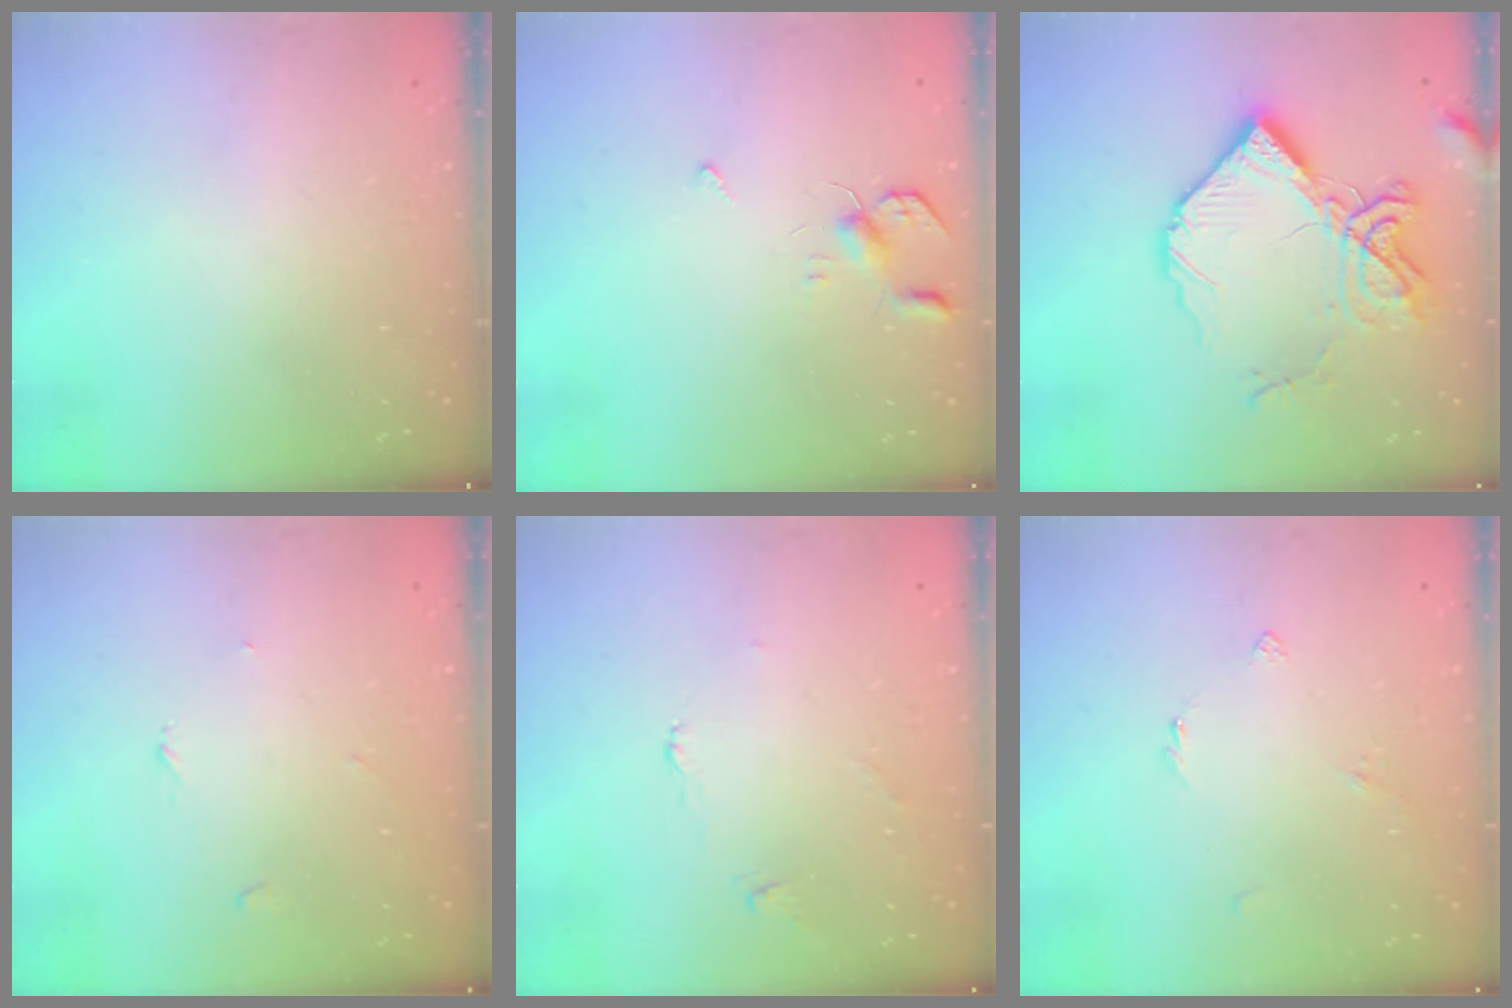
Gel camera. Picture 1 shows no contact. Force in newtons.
{"total": 3.9, "press": 3.8, "slide": 0.7}
{"total": 16.5, "press": 16.4, "slide": 1.3}
{"total": 2.5, "press": 2.5, "slide": 0.3}
{"total": 1.9, "press": 1.8, "slide": 0.3}
{"total": 2.8, "press": 2.7, "slide": 0.6}